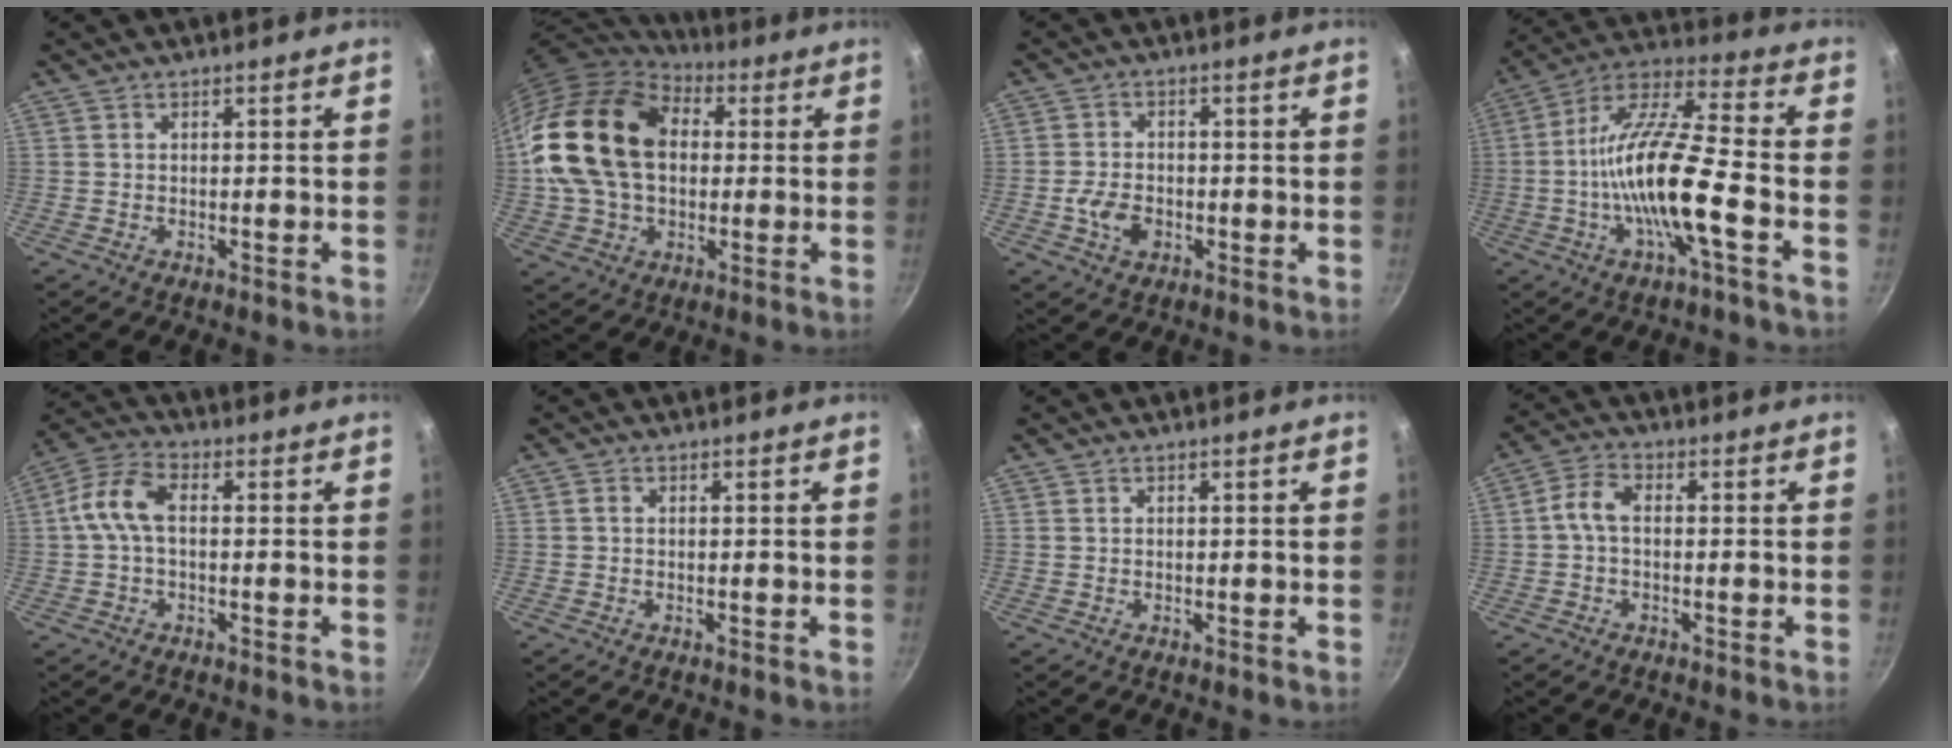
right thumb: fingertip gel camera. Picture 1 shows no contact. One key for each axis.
{"total": 21.9, "fx": 2.4, "fy": 15.4, "fz": 15.3, "tx": -0.280, "ty": 0.030, "tz": 0.038}
{"total": 5.1, "fx": -1.6, "fy": 3.5, "fz": 3.4, "tx": -0.061, "ty": 0.011, "tz": -0.031}
{"total": 17.0, "fx": -4.3, "fy": 3.2, "fz": 16.1, "tx": -0.300, "ty": 0.038, "tz": -0.094}
{"total": 7.6, "fx": 0.1, "fy": 4.2, "fz": 6.3, "tx": -0.135, "ty": 0.031, "tz": -0.011}
{"total": 0.5, "fx": 0.0, "fy": 0.3, "fz": 0.4, "tx": -0.009, "ty": 0.003, "tz": -0.001}
{"total": 0.0}
{"total": 4.2, "fx": -0.5, "fy": 2.4, "fz": 3.5, "tx": -0.076, "ty": 0.022, "tz": -0.020}